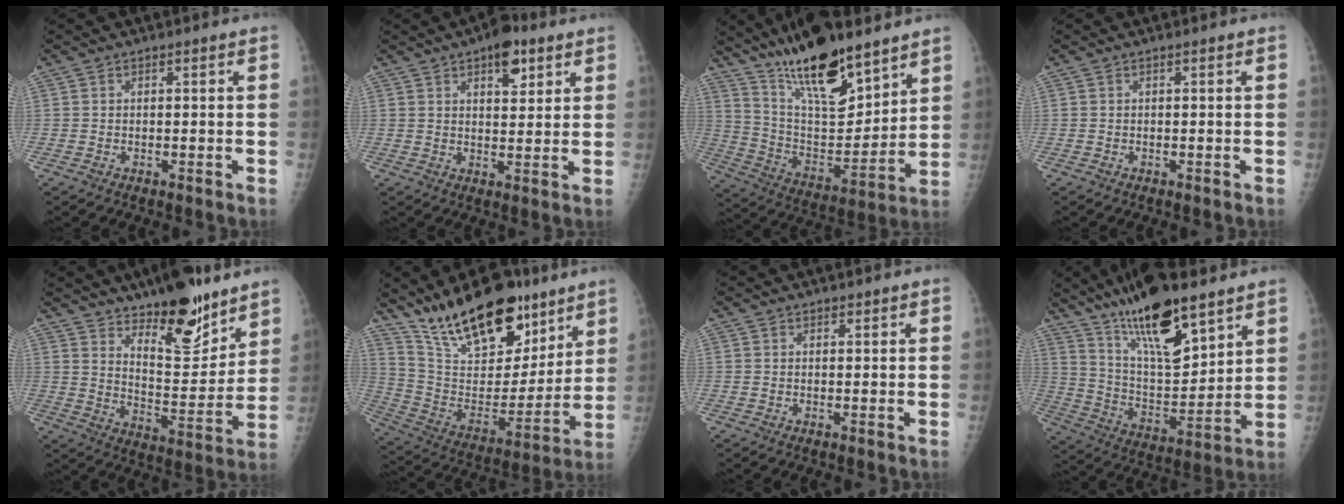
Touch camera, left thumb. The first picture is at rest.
{"total": 7.2, "force": [4.1, 3.5, 4.9], "torque": [-0.043, -0.017, 0.053]}
{"total": 21.4, "force": [15.4, 6.8, 13.3], "torque": [-0.189, -0.081, 0.272]}
{"total": 0.0}
{"total": 16.5, "force": [11.8, 6.1, 9.8], "torque": [-0.099, -0.093, 0.191]}
{"total": 23.9, "force": [17.0, 10.2, 13.5], "torque": [-0.181, -0.078, 0.290]}
{"total": 0.8, "force": [0.6, 0.4, 0.2], "torque": [0.006, -0.005, 0.007]}
{"total": 20.0, "force": [13.6, 6.1, 13.4], "torque": [-0.204, -0.068, 0.243]}